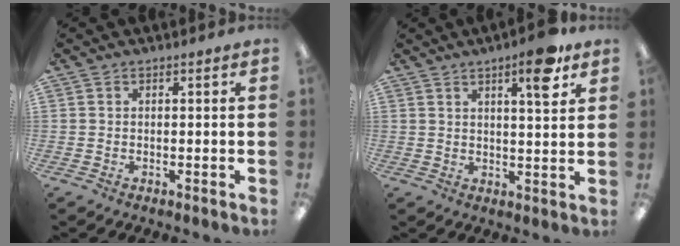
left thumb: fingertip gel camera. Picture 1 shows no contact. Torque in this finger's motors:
{"motor_torque": [-0.07, 0.06, -0.30, 0.22, 0.03]}